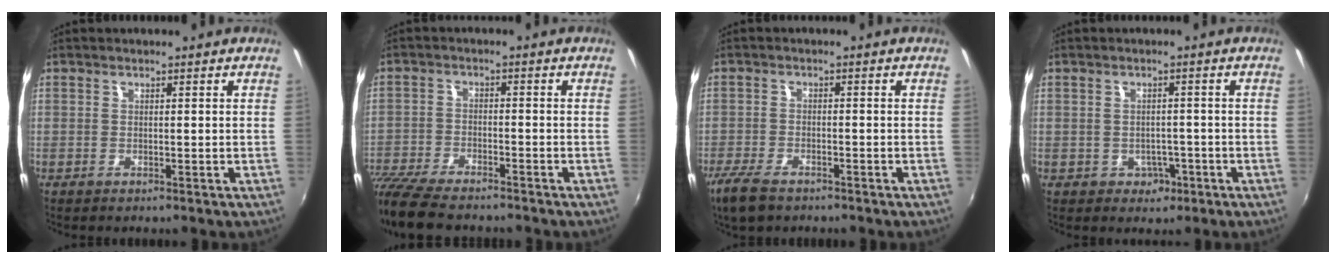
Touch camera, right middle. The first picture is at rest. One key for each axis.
{"total": 12.8, "fx": -11.0, "fy": 3.2, "fz": 5.8, "tx": -0.144, "ty": -0.036, "tz": -0.201}
{"total": 6.4, "fx": -4.9, "fy": 2.5, "fz": 3.4, "tx": -0.096, "ty": -0.018, "tz": -0.095}
{"total": 3.4, "fx": -1.4, "fy": 3.0, "fz": 0.8, "tx": -0.022, "ty": 0.006, "tz": -0.011}